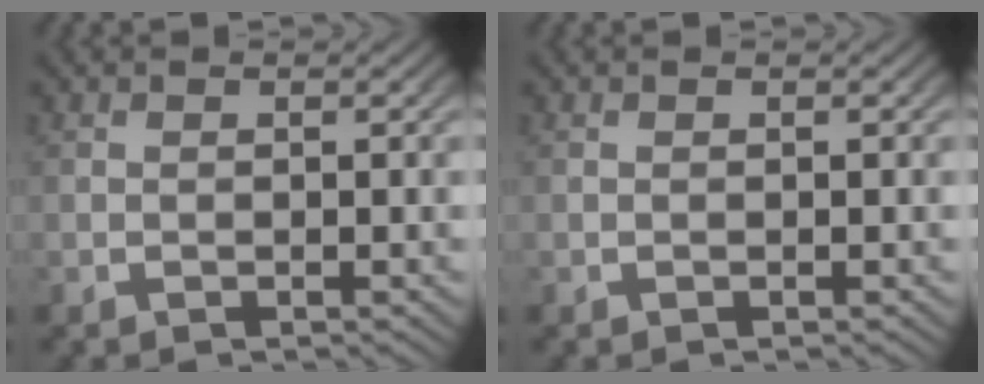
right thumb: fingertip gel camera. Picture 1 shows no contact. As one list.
[{"total": 0.0}]